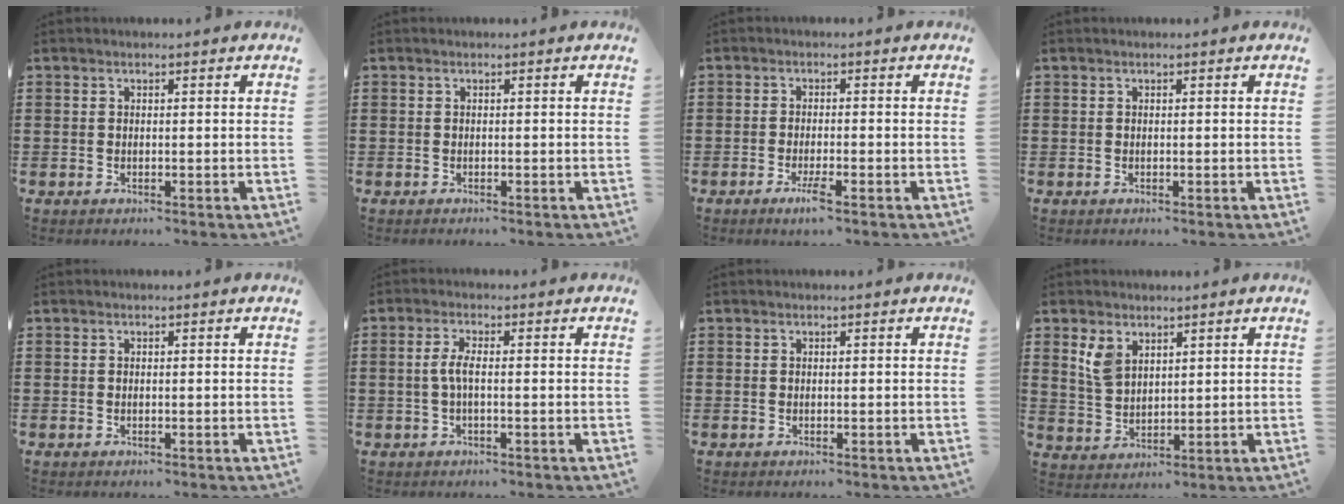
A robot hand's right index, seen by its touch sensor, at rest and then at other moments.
{"total": 0.0}
{"total": 2.8, "force": [-1.6, 0.2, 2.3], "torque": [-0.052, -0.010, -0.032]}
{"total": 0.0}
{"total": 0.0}
{"total": 3.1, "force": [-0.4, 0.7, 3.0], "torque": [-0.069, -0.003, -0.014]}
{"total": 0.0}
{"total": 4.4, "force": [2.7, 2.7, 2.2], "torque": [-0.054, 0.009, 0.051]}